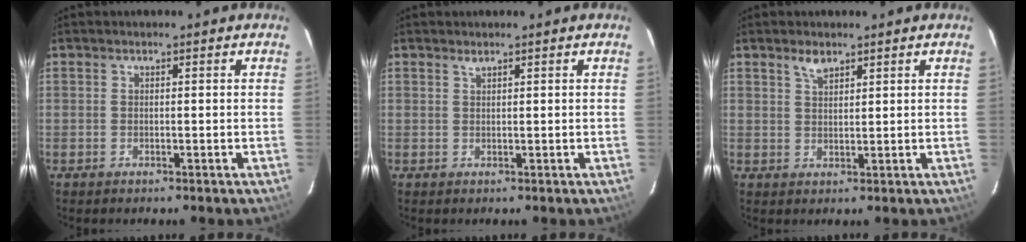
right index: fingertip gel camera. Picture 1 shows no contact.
{"total": 0.7, "force": [0.6, 0.1, 0.3], "torque": [-0.003, 0.001, 0.012]}
{"total": 2.7, "force": [2.0, 1.2, 1.4], "torque": [-0.023, 0.006, 0.038]}